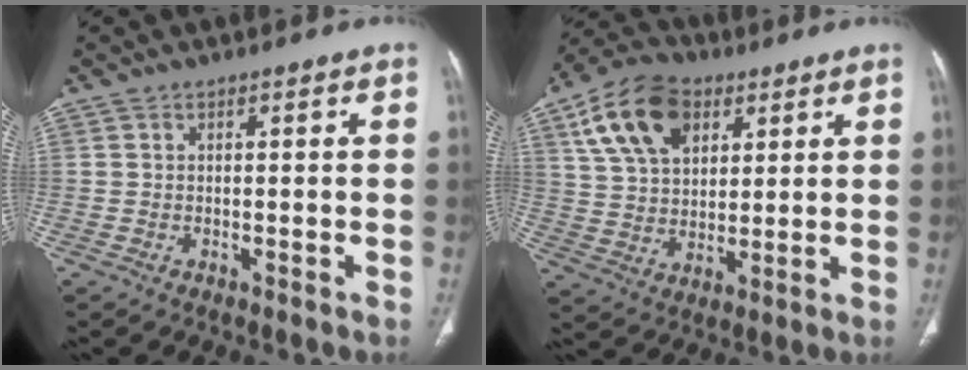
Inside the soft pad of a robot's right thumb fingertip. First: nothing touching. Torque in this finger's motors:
{"motor_torque": [-0.60, 1.10, 0.19, 0.34, 0.11]}